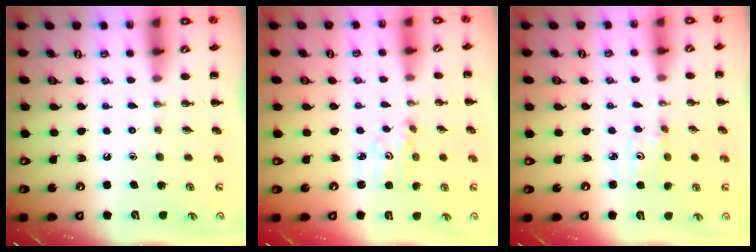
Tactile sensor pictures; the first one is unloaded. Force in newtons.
{"total": 2.9, "press": 2.8, "slide": 0.7}
{"total": 2.4, "press": 2.3, "slide": 0.8}